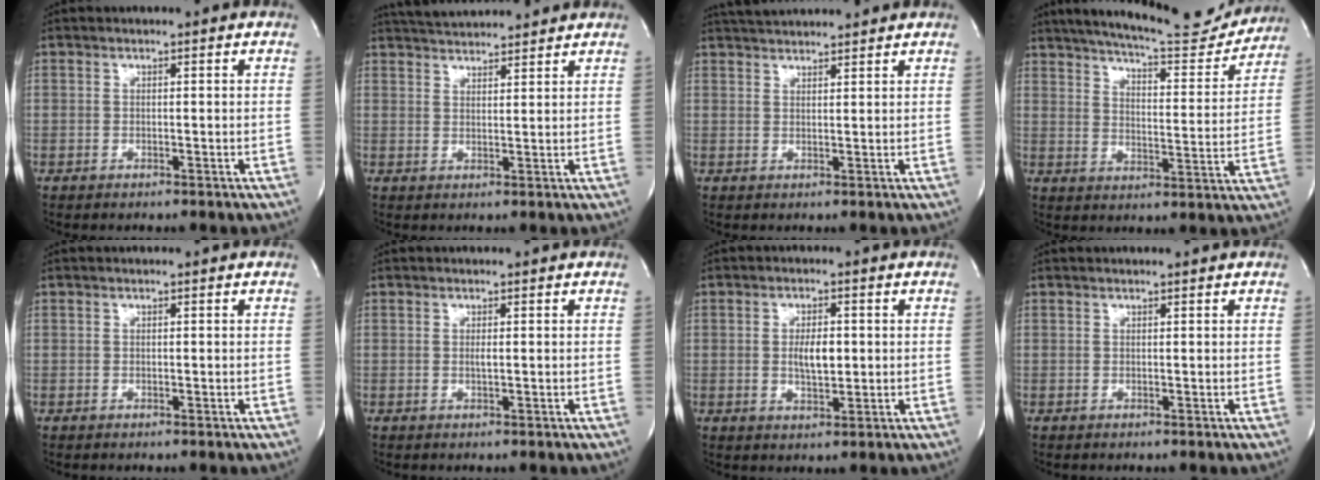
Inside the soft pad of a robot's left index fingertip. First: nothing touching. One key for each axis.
{"total": 8.3, "fx": 7.9, "fy": 0.9, "fz": 2.2, "tx": -0.045, "ty": 0.025, "tz": 0.123}
{"total": 6.4, "fx": 6.1, "fy": 0.5, "fz": 1.7, "tx": -0.036, "ty": 0.032, "tz": 0.096}
{"total": 18.3, "fx": 16.8, "fy": 2.8, "fz": 6.7, "tx": -0.101, "ty": -0.025, "tz": 0.220}
{"total": 0.0}
{"total": 0.7, "fx": 0.0, "fy": 0.0, "fz": 0.7, "tx": -0.018, "ty": -0.005, "tz": 0.000}
{"total": 4.3, "fx": 0.1, "fy": 1.7, "fz": 4.0, "tx": -0.071, "ty": -0.005, "tz": 0.005}
{"total": 0.6, "fx": 0.6, "fy": 0.0, "fz": 0.2, "tx": -0.006, "ty": 0.000, "tz": 0.009}